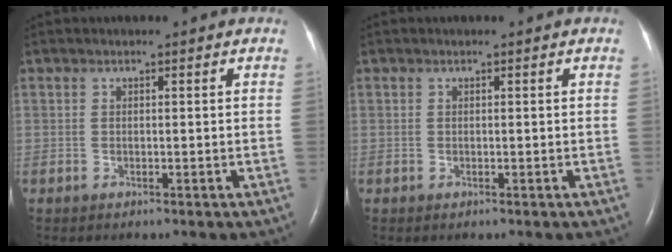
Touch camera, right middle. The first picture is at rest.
{"total": 0.0}